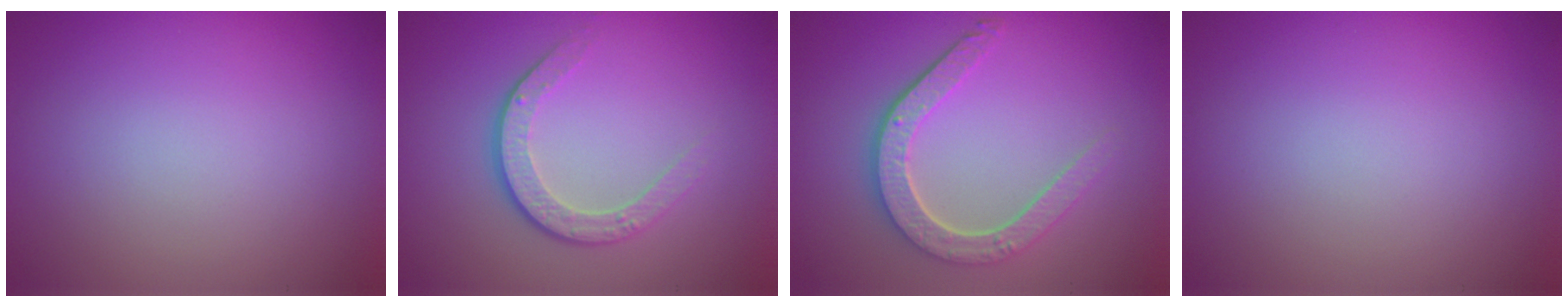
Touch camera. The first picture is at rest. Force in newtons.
{"total": 3.6, "press": 2.7, "slide": 2.5}
{"total": 4.8, "press": 3.7, "slide": 3.1}
{"total": 0.0}